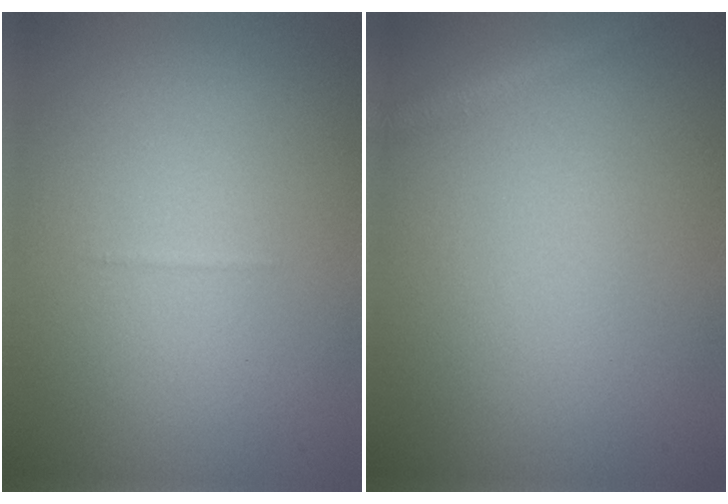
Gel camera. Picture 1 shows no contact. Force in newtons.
{"total": 1.4, "press": 1.4, "slide": 0.1}